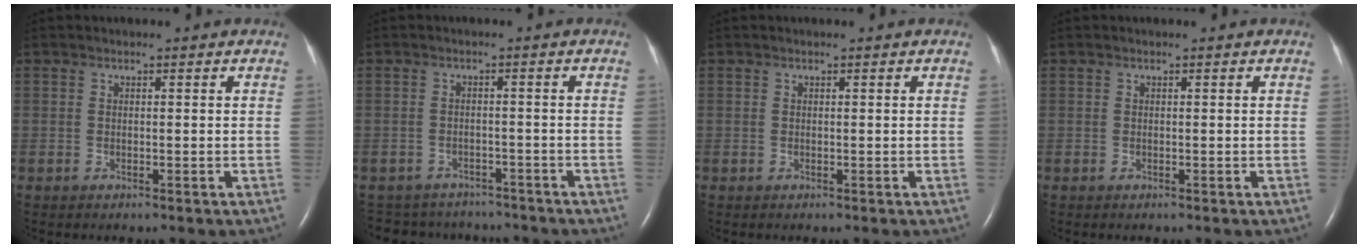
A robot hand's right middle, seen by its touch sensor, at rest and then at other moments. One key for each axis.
{"total": 9.4, "fx": -8.6, "fy": 3.6, "fz": 1.1, "tx": -0.027, "ty": 0.014, "tz": -0.107}
{"total": 0.0}
{"total": 0.0}